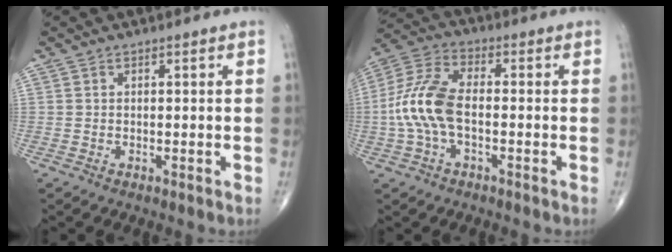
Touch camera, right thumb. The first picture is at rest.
{"total": 11.2, "force": [-1.6, 5.7, 9.5], "torque": [-0.216, 0.032, -0.037]}